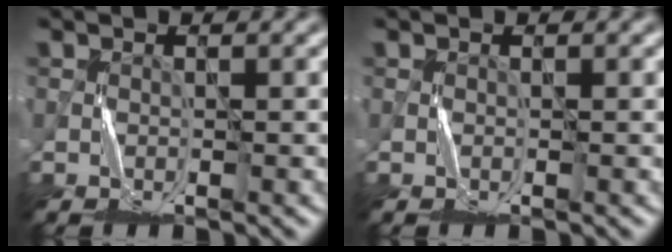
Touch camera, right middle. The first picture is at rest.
{"total": 0.0}